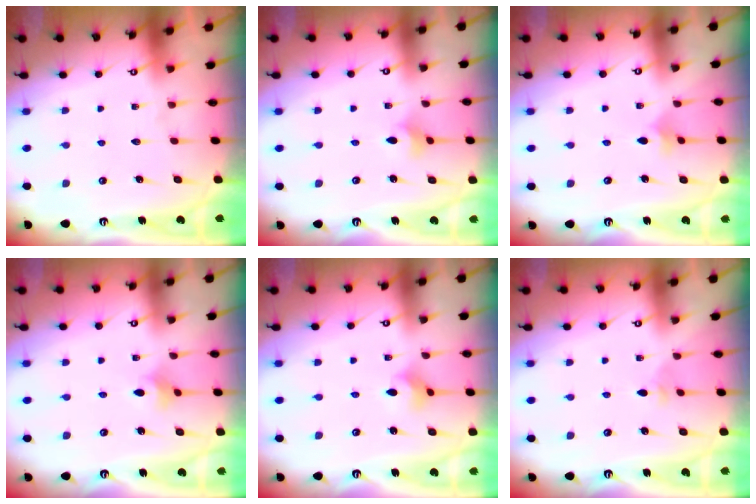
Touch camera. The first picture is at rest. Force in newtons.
{"total": 2.9, "press": 2.8, "slide": 0.6}
{"total": 3.0, "press": 2.9, "slide": 0.8}
{"total": 3.4, "press": 3.4, "slide": 0.7}
{"total": 3.5, "press": 3.5, "slide": 0.6}
{"total": 2.0, "press": 2.0, "slide": 0.5}